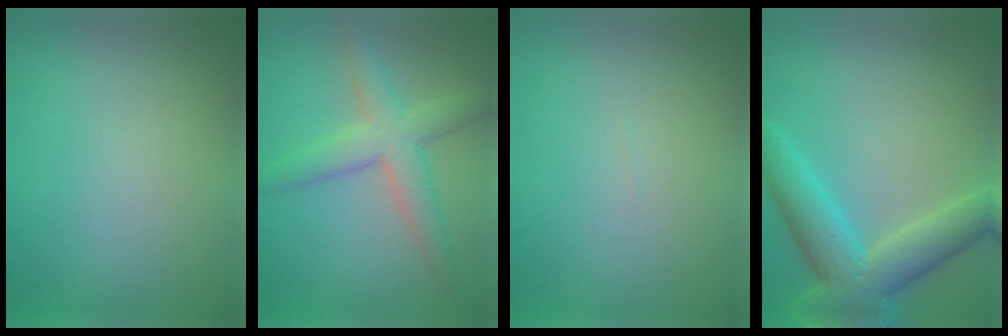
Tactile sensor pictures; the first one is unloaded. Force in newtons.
{"total": 5.0, "press": 5.0, "slide": 0.3}
{"total": 0.0}
{"total": 7.5, "press": 7.5, "slide": 0.5}